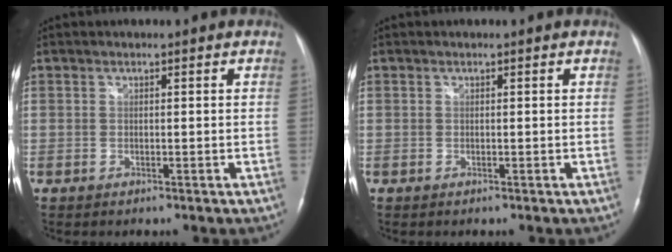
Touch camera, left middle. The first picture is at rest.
{"total": 0.0}